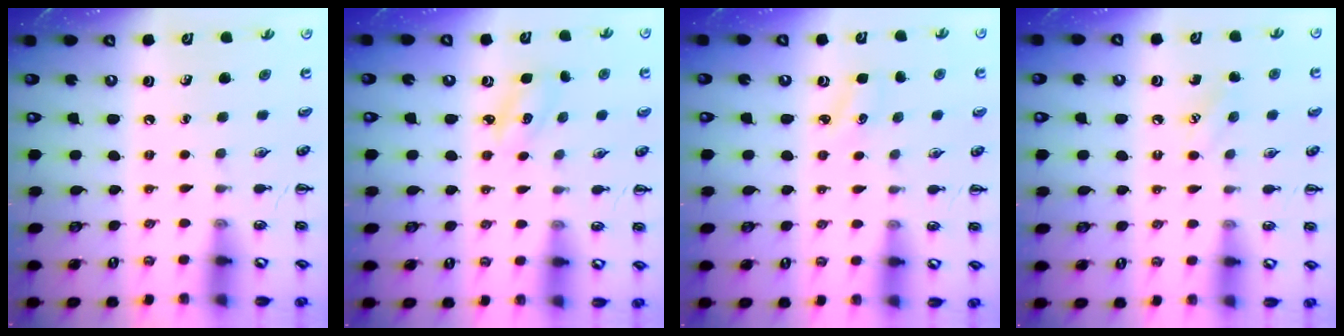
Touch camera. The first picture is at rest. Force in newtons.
{"total": 2.9, "press": 2.8, "slide": 0.9}
{"total": 2.7, "press": 2.6, "slide": 0.8}
{"total": 6.0, "press": 5.8, "slide": 1.7}